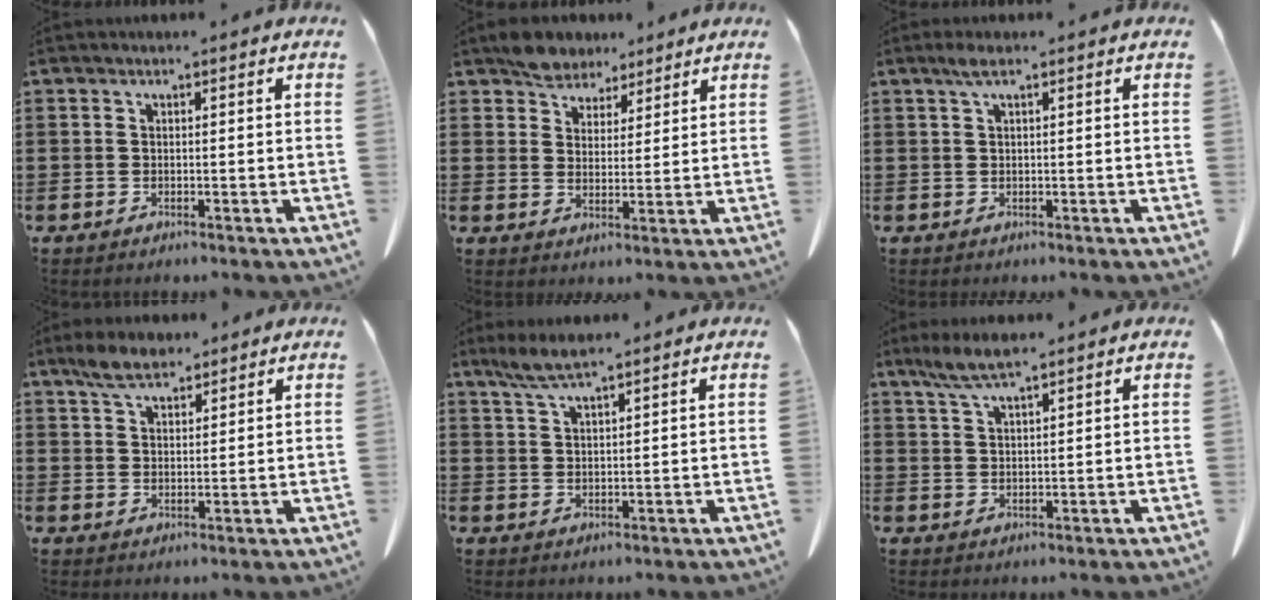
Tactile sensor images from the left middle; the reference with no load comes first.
{"total": 5.1, "force": [4.5, 2.5, 0.6], "torque": [-0.031, -0.003, 0.087]}
{"total": 1.5, "force": [0.6, 0.1, 1.4], "torque": [-0.029, 0.000, 0.011]}
{"total": 4.8, "force": [3.8, 1.9, 2.2], "torque": [-0.054, 0.001, 0.072]}
{"total": 4.0, "force": [3.0, 0.4, 2.6], "torque": [-0.060, -0.001, 0.055]}
{"total": 4.7, "force": [3.3, 0.6, 3.2], "torque": [-0.071, -0.001, 0.061]}